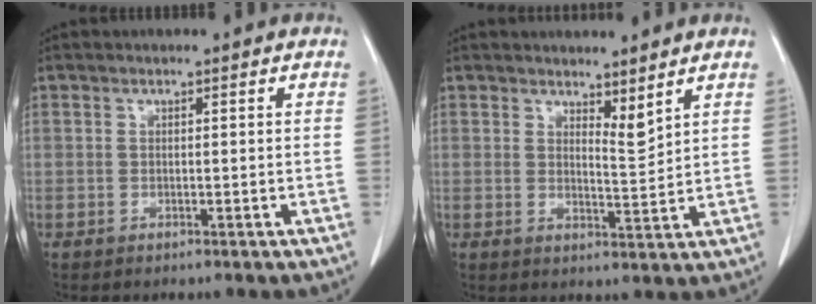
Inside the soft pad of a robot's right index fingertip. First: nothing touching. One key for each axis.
{"total": 3.2, "fx": 2.7, "fy": 0.5, "fz": 1.7, "tx": -0.029, "ty": -0.018, "tz": 0.049}